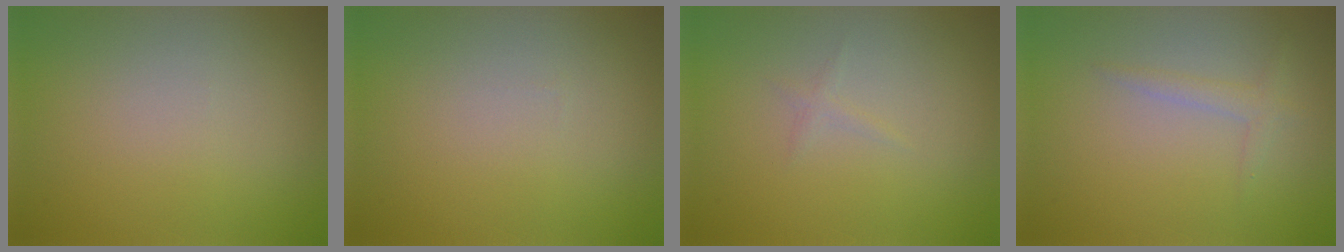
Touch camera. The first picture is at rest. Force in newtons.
{"total": 0.0}
{"total": 0.5, "press": 0.5, "slide": 0.0}
{"total": 1.4, "press": 1.4, "slide": 0.1}